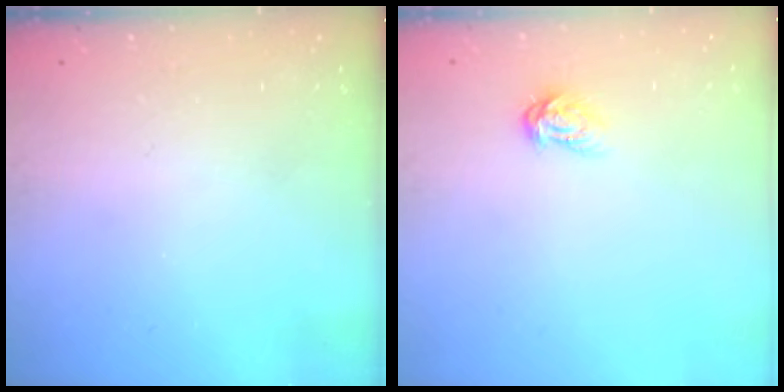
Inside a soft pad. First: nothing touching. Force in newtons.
{"total": 3.9, "press": 3.9, "slide": 0.4}